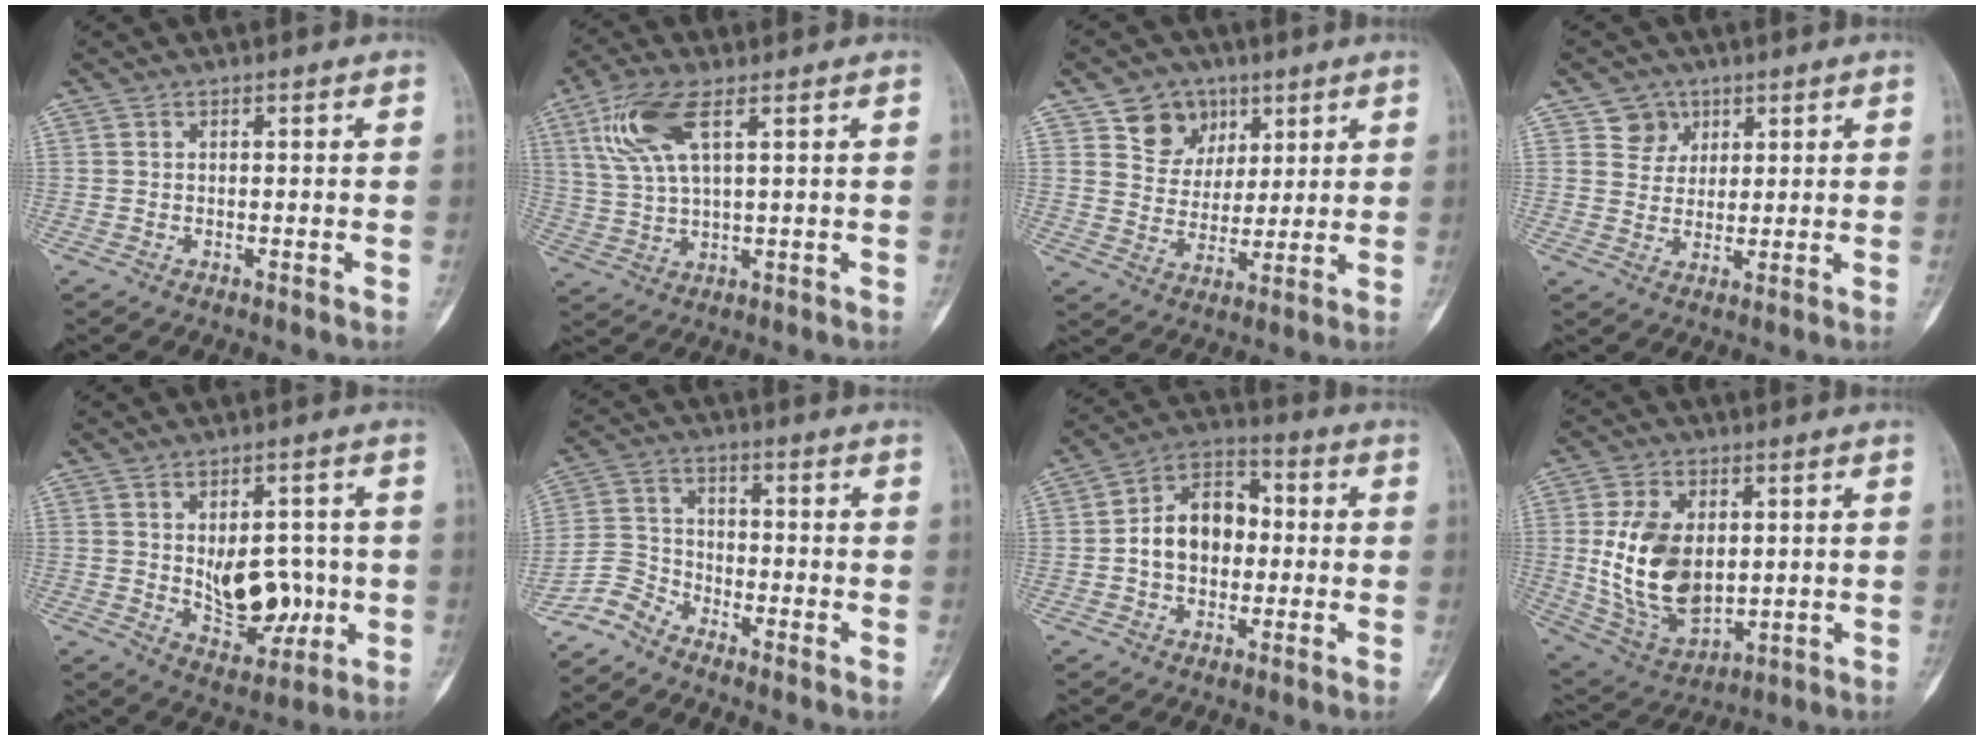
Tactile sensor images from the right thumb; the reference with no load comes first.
{"total": 10.3, "force": [4.3, 3.7, 8.7], "torque": [-0.197, -0.003, 0.092]}
{"total": 9.3, "force": [4.9, 7.5, 2.4], "torque": [0.002, -0.023, 0.087]}
{"total": 4.8, "force": [2.4, 4.1, 0.5], "torque": [0.021, -0.011, 0.040]}
{"total": 11.7, "force": [-0.5, 7.2, 9.2], "torque": [-0.089, -0.004, 0.010]}
{"total": 5.3, "force": [-4.9, 2.1, 0.4], "torque": [0.001, 0.030, -0.115]}
{"total": 11.6, "force": [-0.5, 8.4, 7.9], "torque": [-0.102, 0.035, -0.019]}
{"total": 16.6, "force": [1.2, 10.6, 12.7], "torque": [-0.213, -0.013, 0.042]}